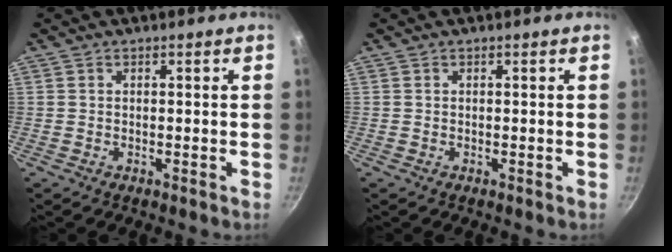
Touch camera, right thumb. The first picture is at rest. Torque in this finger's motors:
{"motor_torque": [-0.04, 0.04, -0.08, 0.03, 0.00]}